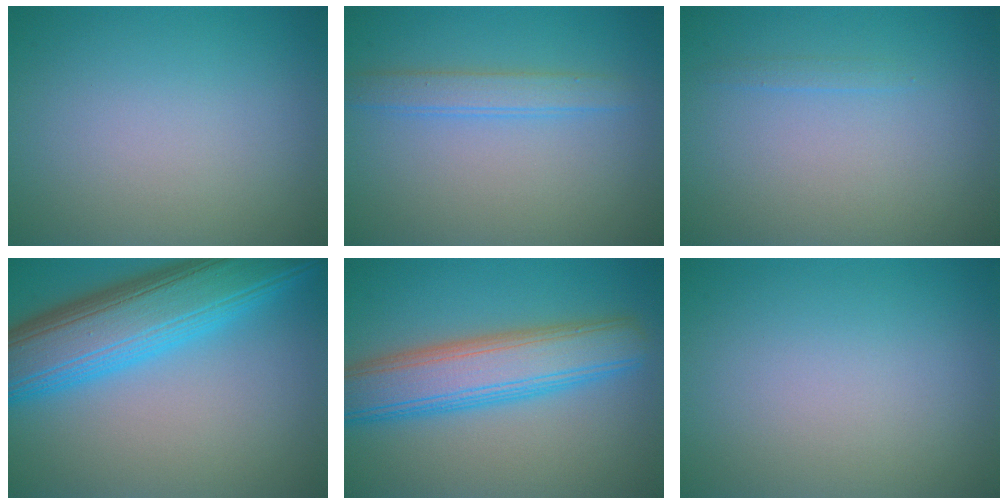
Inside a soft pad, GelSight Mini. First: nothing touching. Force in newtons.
{"total": 2.2, "press": 2.2, "slide": 0.1}
{"total": 0.6, "press": 0.6, "slide": 0.1}
{"total": 10.4, "press": 10.4, "slide": 0.2}
{"total": 7.6, "press": 7.6, "slide": 0.2}
{"total": 0.0}